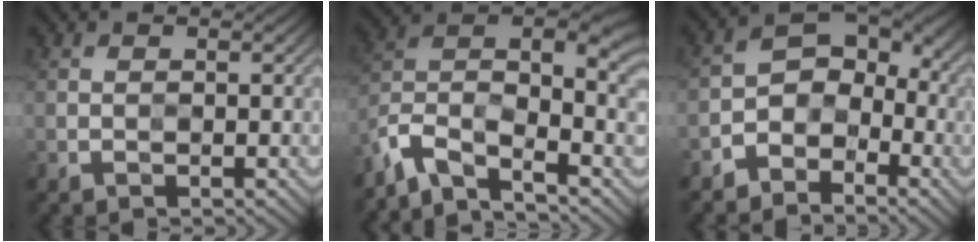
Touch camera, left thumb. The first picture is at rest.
{"total": 9.0, "force": [-5.4, 3.1, 6.5], "torque": [-0.115, -0.006, -0.126]}
{"total": 6.0, "force": [-3.4, 4.0, 3.0], "torque": [-0.037, 0.001, -0.079]}